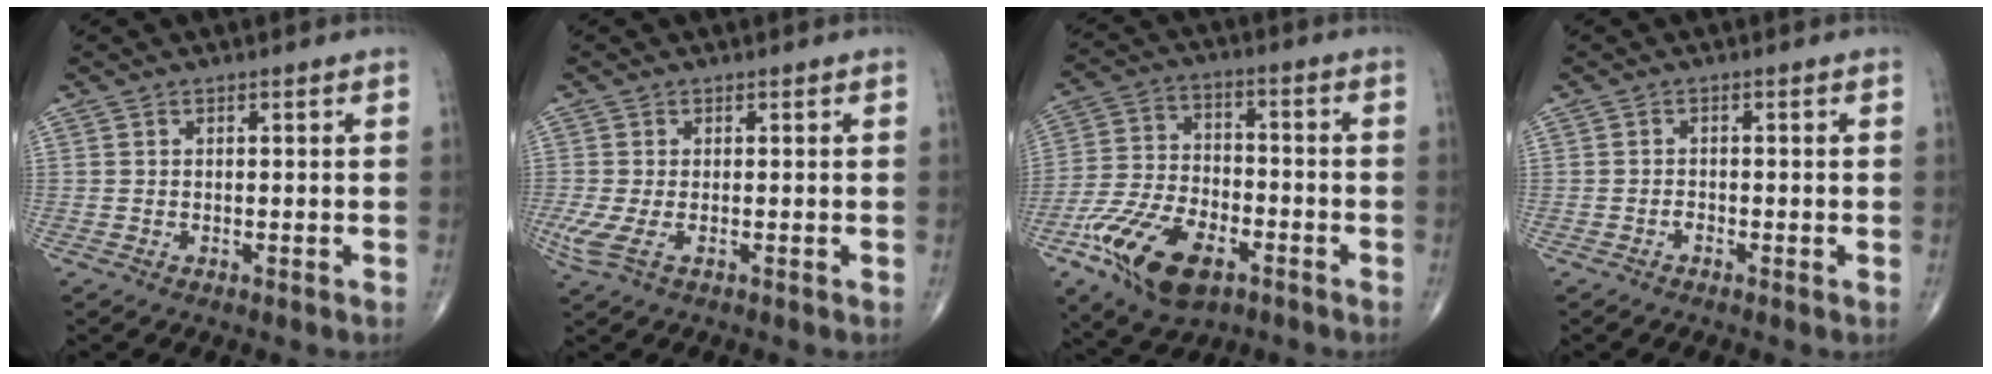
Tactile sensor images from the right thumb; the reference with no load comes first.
{"total": 3.6, "force": [-1.1, 1.2, 3.2], "torque": [-0.091, -0.012, -0.023]}
{"total": 16.3, "force": [-8.0, 8.6, 11.4], "torque": [-0.209, 0.023, -0.144]}
{"total": 0.9, "force": [-0.7, 0.4, 0.6], "torque": [-0.004, 0.002, -0.017]}